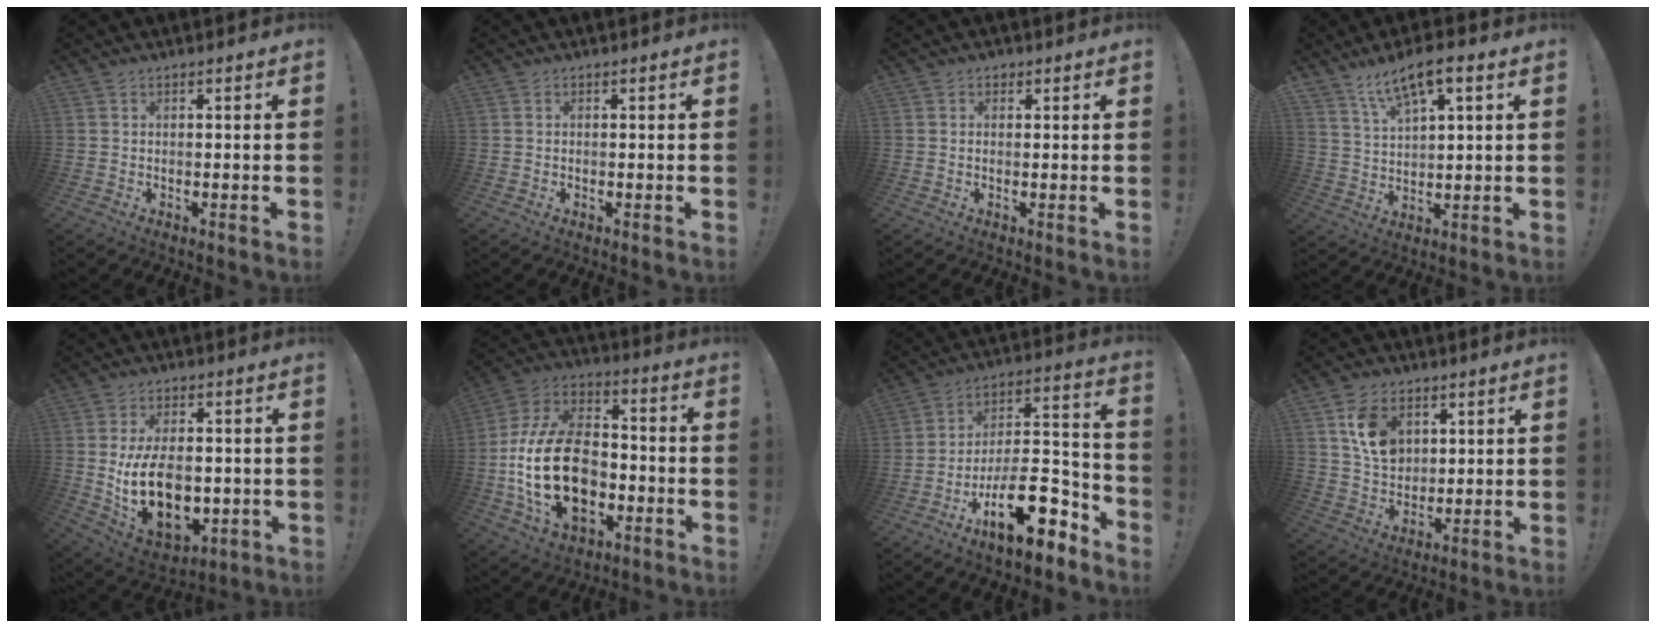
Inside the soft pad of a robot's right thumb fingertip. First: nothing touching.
{"total": 0.0}
{"total": 1.1, "force": [0.4, 0.9, 0.5], "torque": [0.000, -0.002, 0.005]}
{"total": 9.0, "force": [5.7, 2.8, 6.3], "torque": [-0.108, -0.024, 0.102]}
{"total": 17.9, "force": [-1.8, 11.3, 13.8], "torque": [-0.232, -0.015, -0.020]}
{"total": 26.0, "force": [-5.4, 17.0, 19.0], "torque": [-0.369, 0.037, -0.076]}
{"total": 21.2, "force": [-11.5, 8.7, 15.6], "torque": [-0.244, 0.070, -0.182]}
{"total": 10.8, "force": [4.5, 7.9, 6.0], "torque": [-0.093, -0.007, 0.090]}